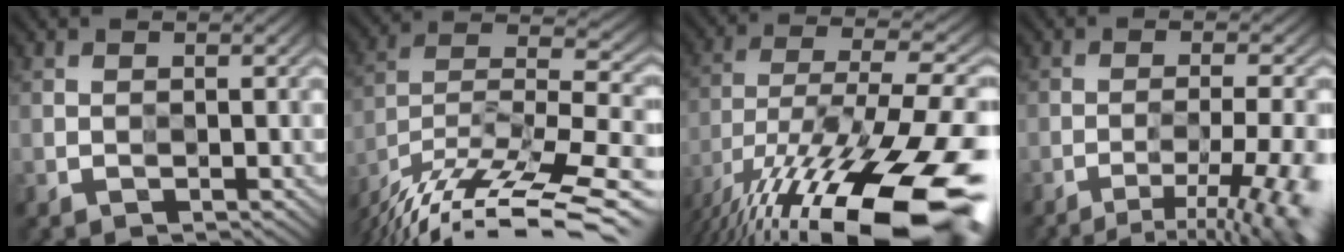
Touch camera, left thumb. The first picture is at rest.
{"total": 15.5, "force": [-11.2, 4.1, 9.8], "torque": [-0.207, 0.009, -0.195]}
{"total": 20.6, "force": [-12.8, 6.8, 14.6], "torque": [-0.248, -0.021, -0.202]}
{"total": 10.0, "force": [-5.7, 1.9, 8.0], "torque": [-0.118, 0.002, -0.076]}